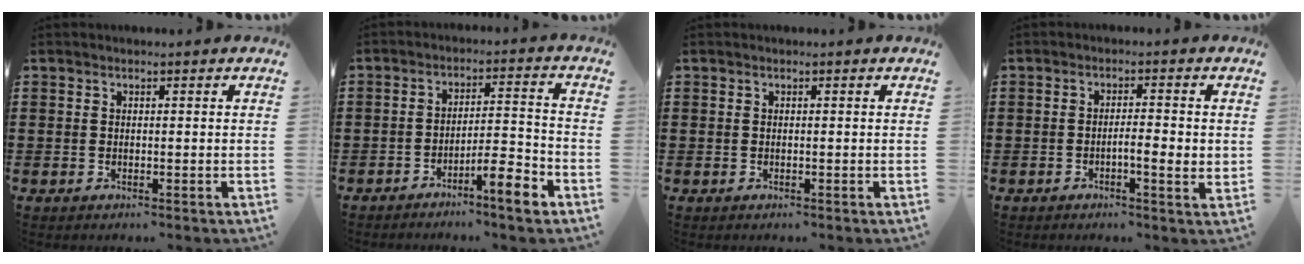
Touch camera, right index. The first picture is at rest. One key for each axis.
{"total": 6.9, "fx": -4.9, "fy": 1.1, "fz": 4.7, "tx": -0.075, "ty": 0.005, "tz": -0.088}
{"total": 0.0}
{"total": 3.7, "fx": -0.8, "fy": 0.6, "fz": 3.6, "tx": -0.062, "ty": 0.000, "tz": -0.015}